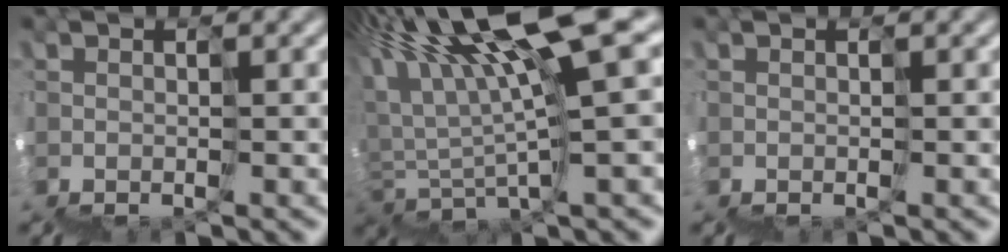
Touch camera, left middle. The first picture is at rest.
{"total": 9.8, "force": [6.8, -0.2, 7.1], "torque": [-0.133, 0.043, 0.119]}
{"total": 0.0}